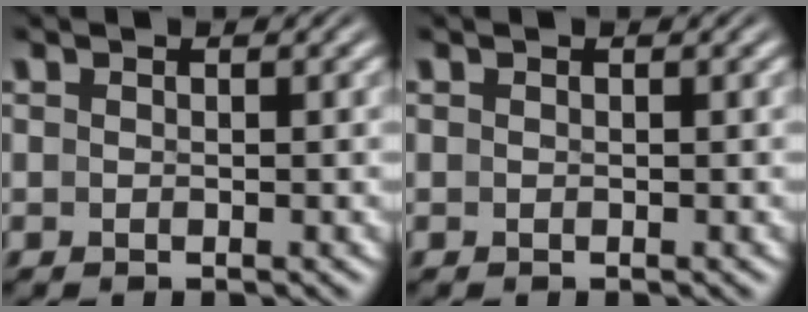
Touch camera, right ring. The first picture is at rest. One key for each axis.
{"total": 0.0}